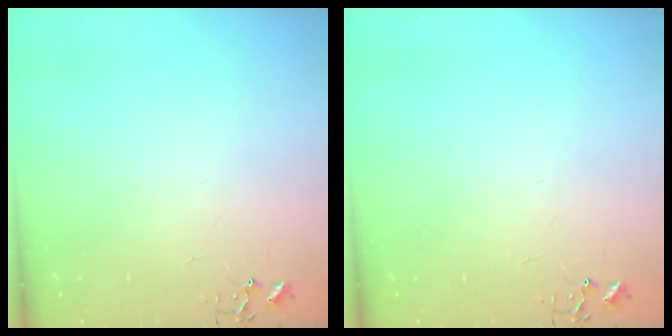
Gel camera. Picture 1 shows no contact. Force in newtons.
{"total": 0.0}